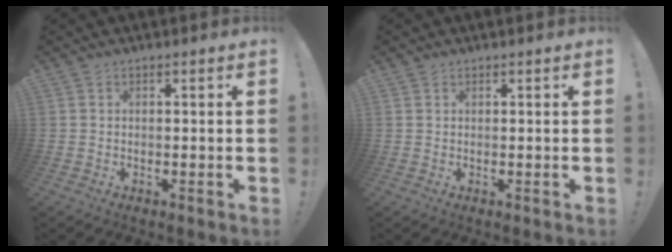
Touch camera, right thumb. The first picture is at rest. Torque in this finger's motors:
{"motor_torque": [0.30, -0.57, -0.32, 0.33, 0.10]}